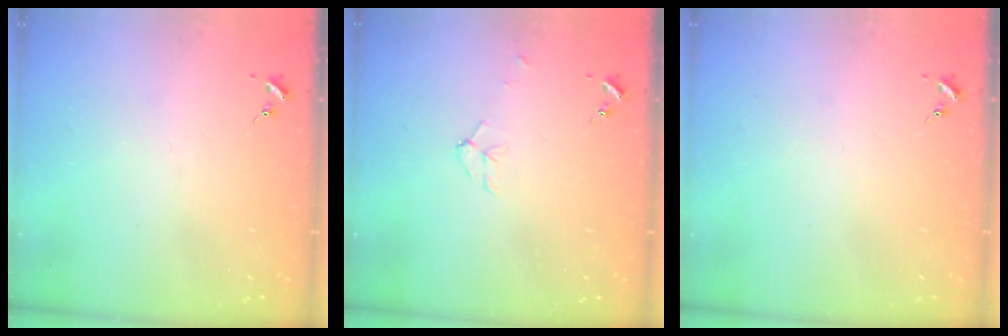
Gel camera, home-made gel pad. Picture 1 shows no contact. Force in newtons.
{"total": 5.5, "press": 5.5, "slide": 0.6}
{"total": 0.0}